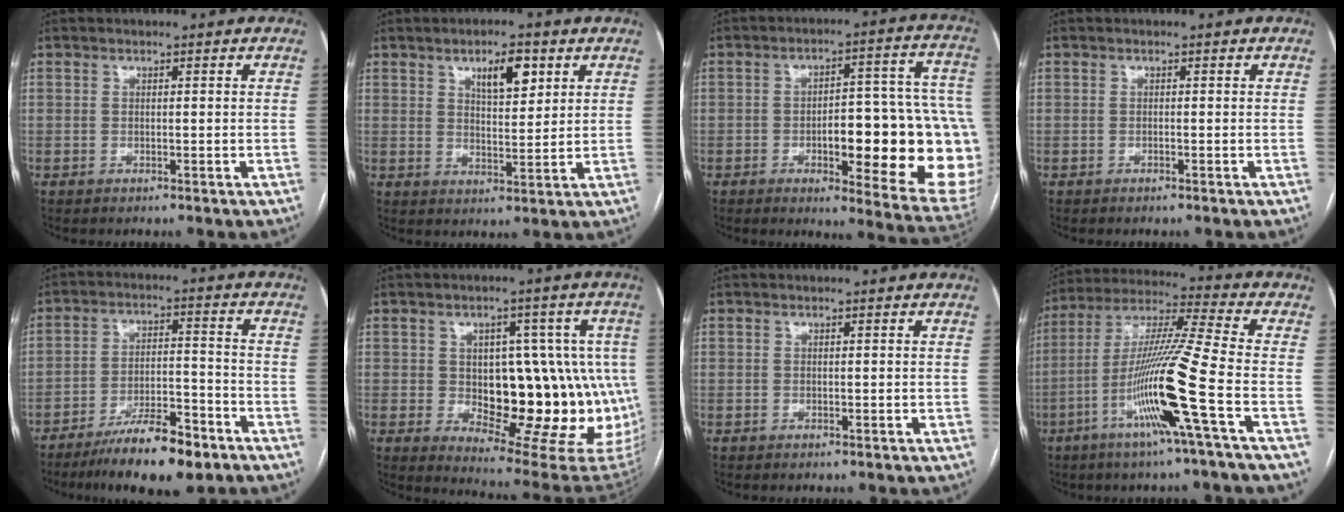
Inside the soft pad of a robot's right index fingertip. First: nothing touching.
{"total": 6.4, "force": [3.3, 2.2, 5.0], "torque": [-0.082, 0.003, 0.056]}
{"total": 23.5, "force": [-4.2, 6.0, 22.3], "torque": [-0.200, 0.028, -0.034]}
{"total": 0.0}
{"total": 11.7, "force": [-8.3, 2.7, 7.8], "torque": [-0.126, -0.004, -0.137]}
{"total": 20.9, "force": [-1.7, 10.3, 18.1], "torque": [-0.182, 0.019, 0.005]}
{"total": 0.0}
{"total": 15.8, "force": [-5.7, -2.0, 14.6], "torque": [-0.286, -0.013, -0.113]}